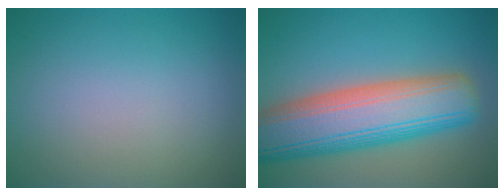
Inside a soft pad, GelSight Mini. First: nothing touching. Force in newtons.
{"total": 11.5, "press": 11.5, "slide": 0.6}